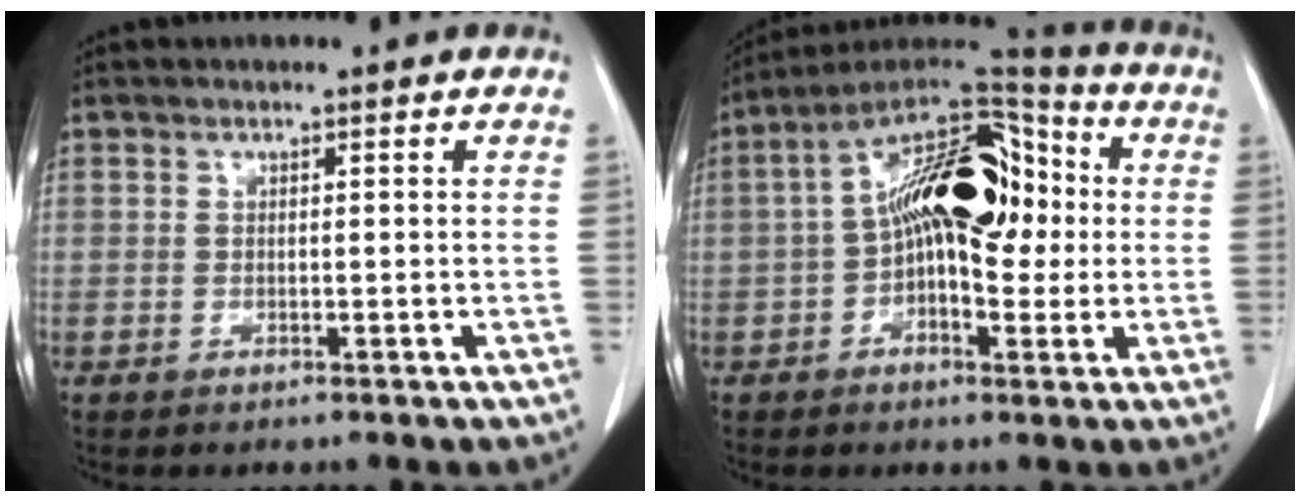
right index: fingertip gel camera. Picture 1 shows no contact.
{"total": 16.8, "force": [1.1, 7.9, 14.8], "torque": [-0.257, 0.054, 0.015]}